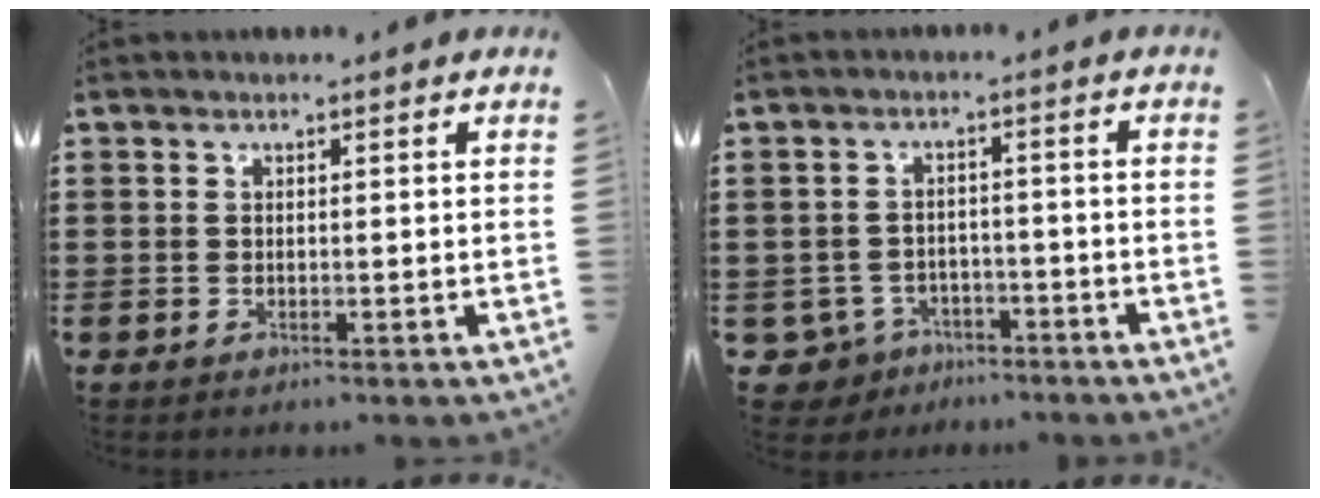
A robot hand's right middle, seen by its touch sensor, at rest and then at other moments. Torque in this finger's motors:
{"motor_torque": [-0.29, 0.25, -0.04, -0.03]}